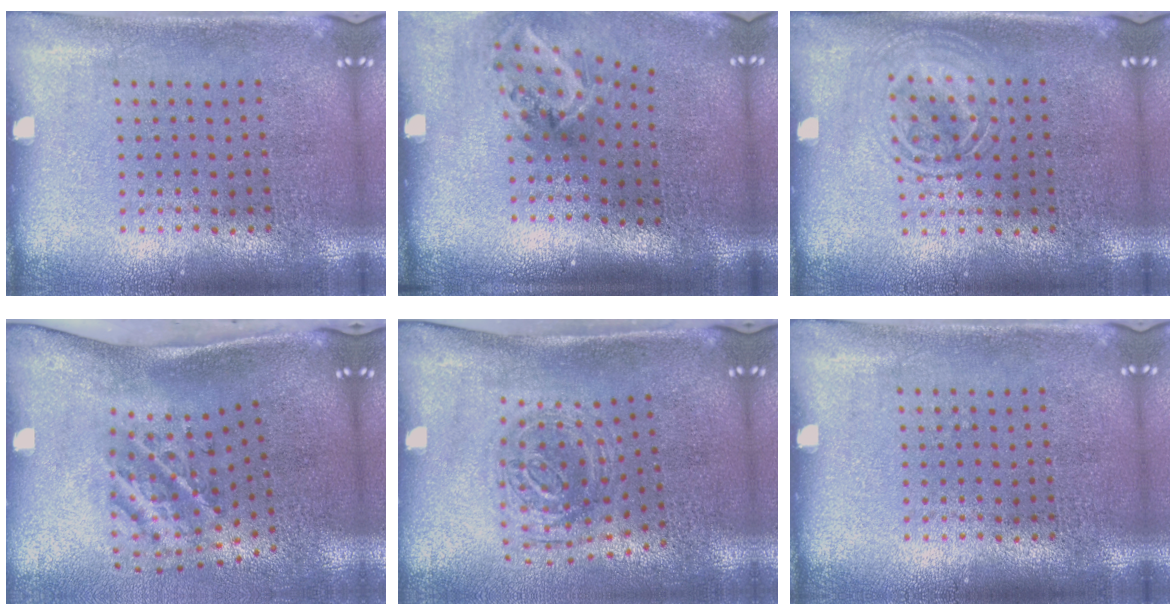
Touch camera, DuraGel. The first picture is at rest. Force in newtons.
{"total": 2.0, "press": 1.3, "slide": 1.5}
{"total": 1.3, "press": 1.3, "slide": 0.2}
{"total": 2.3, "press": 1.3, "slide": 1.9}
{"total": 1.1, "press": 1.0, "slide": 0.4}
{"total": 0.0}